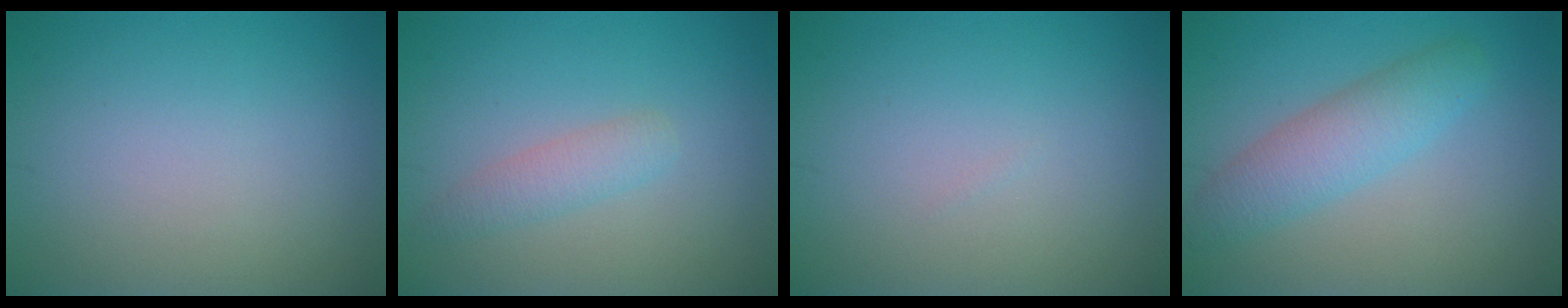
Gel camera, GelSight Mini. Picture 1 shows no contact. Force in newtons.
{"total": 1.9, "press": 1.9, "slide": 0.1}
{"total": 0.0}
{"total": 4.0, "press": 4.0, "slide": 0.0}